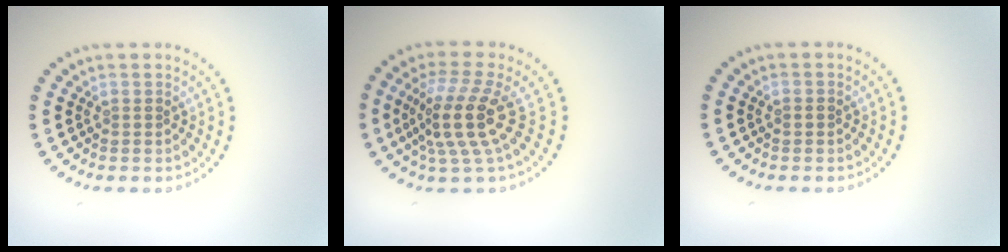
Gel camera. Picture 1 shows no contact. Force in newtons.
{"total": 4.7, "press": 3.5, "slide": 3.2}
{"total": 0.7, "press": 0.7, "slide": 0.1}